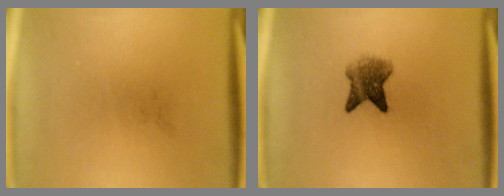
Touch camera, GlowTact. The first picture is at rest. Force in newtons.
{"total": 5.0}